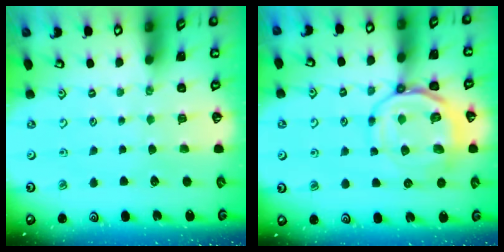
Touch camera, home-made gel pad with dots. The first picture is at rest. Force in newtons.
{"total": 12.6, "press": 12.5, "slide": 1.5}